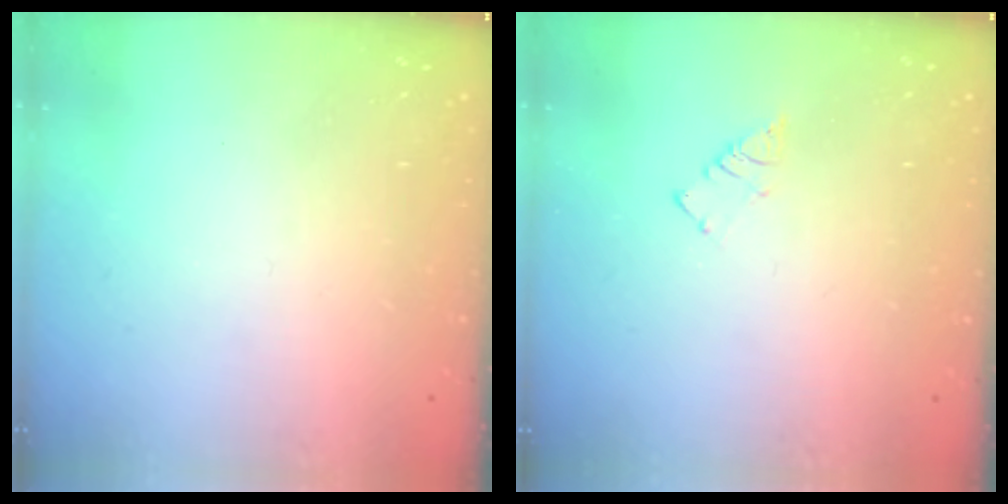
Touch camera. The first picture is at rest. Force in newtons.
{"total": 2.9, "press": 2.9, "slide": 0.4}